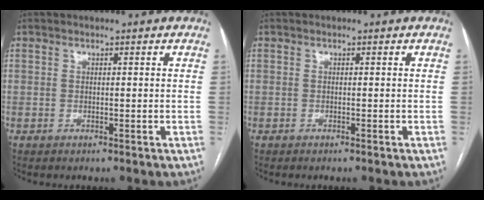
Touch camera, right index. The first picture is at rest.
{"total": 0.0}